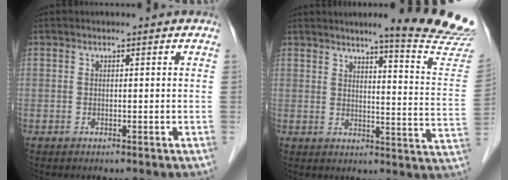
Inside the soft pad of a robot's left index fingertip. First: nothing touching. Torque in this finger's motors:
{"motor_torque": [0.32, -0.47, 0.32, 0.07]}